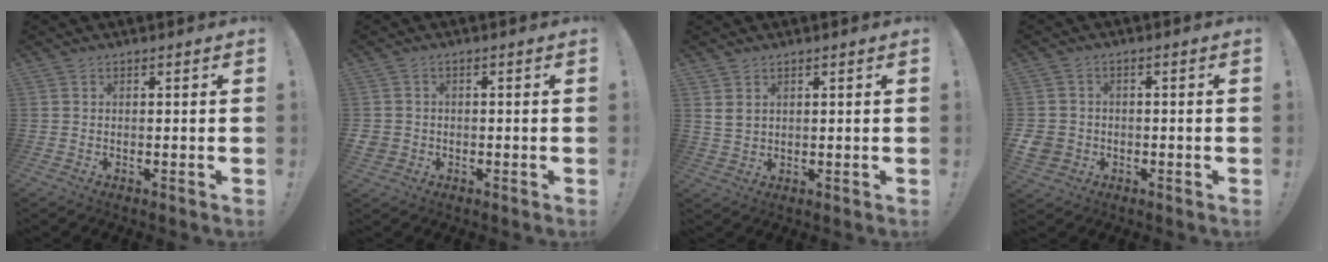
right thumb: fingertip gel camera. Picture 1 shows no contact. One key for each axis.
{"total": 2.6, "fx": -0.5, "fy": 2.4, "fz": 0.9, "tx": -0.023, "ty": 0.002, "tz": -0.008}
{"total": 3.3, "fx": 1.9, "fy": 2.0, "fz": 1.9, "tx": -0.032, "ty": -0.004, "tz": 0.036}
{"total": 4.7, "fx": -1.1, "fy": 4.2, "fz": 1.9, "tx": -0.045, "ty": 0.004, "tz": -0.021}